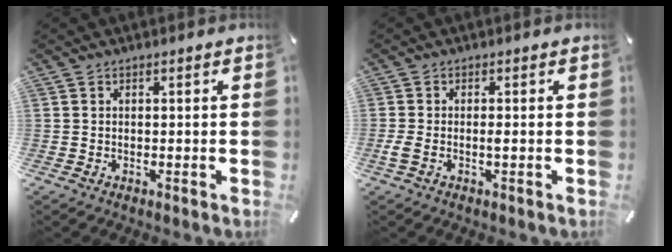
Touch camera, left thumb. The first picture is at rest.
{"total": 2.0, "force": [-0.6, 0.5, 1.8], "torque": [-0.043, -0.004, -0.013]}